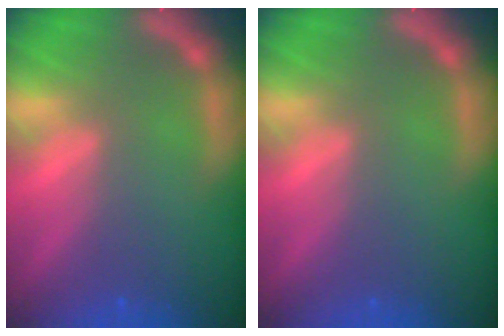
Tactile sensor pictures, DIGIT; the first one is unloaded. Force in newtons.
{"total": 0.0}